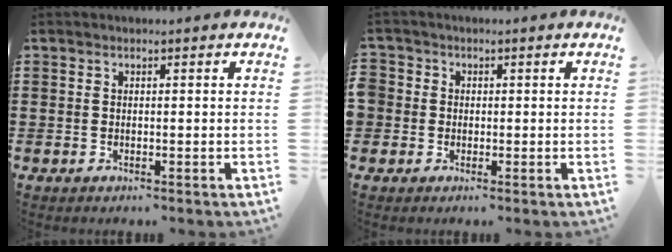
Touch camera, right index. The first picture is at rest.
{"total": 1.6, "force": [-0.3, 1.5, 0.0], "torque": [-0.009, 0.007, -0.009]}